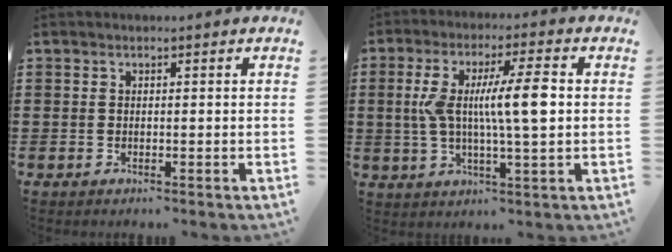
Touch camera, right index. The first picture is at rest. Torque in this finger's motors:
{"motor_torque": [1.26, -0.88, 0.70, 0.21]}